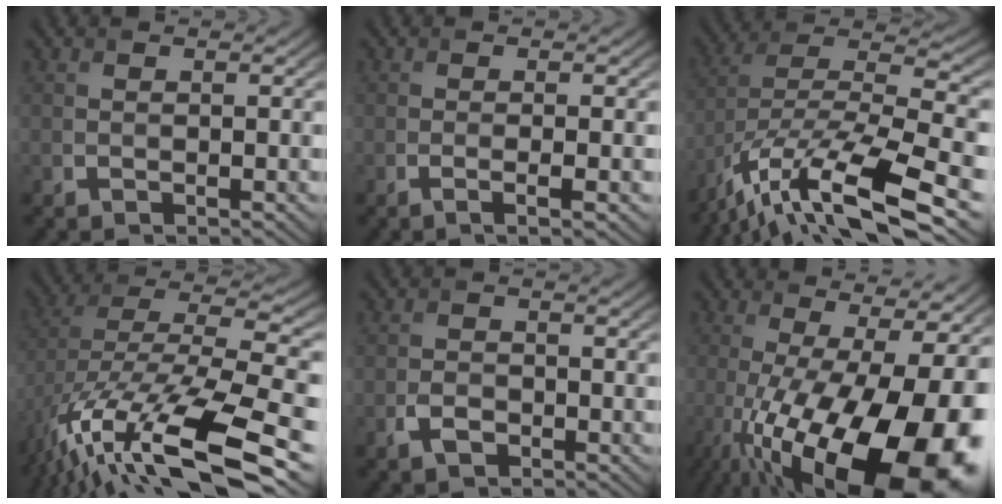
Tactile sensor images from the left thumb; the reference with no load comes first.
{"total": 2.4, "force": [-0.5, 0.6, 2.3], "torque": [-0.034, 0.001, -0.014]}
{"total": 16.3, "force": [-9.8, 4.6, 12.1], "torque": [-0.252, 0.001, -0.172]}
{"total": 15.9, "force": [-8.2, 5.4, 12.4], "torque": [-0.271, 0.003, -0.138]}
{"total": 2.3, "force": [-1.3, 1.5, 1.2], "torque": [-0.026, -0.004, -0.024]}
{"total": 21.3, "force": [-7.5, 7.7, 18.3], "torque": [-0.276, -0.048, -0.099]}